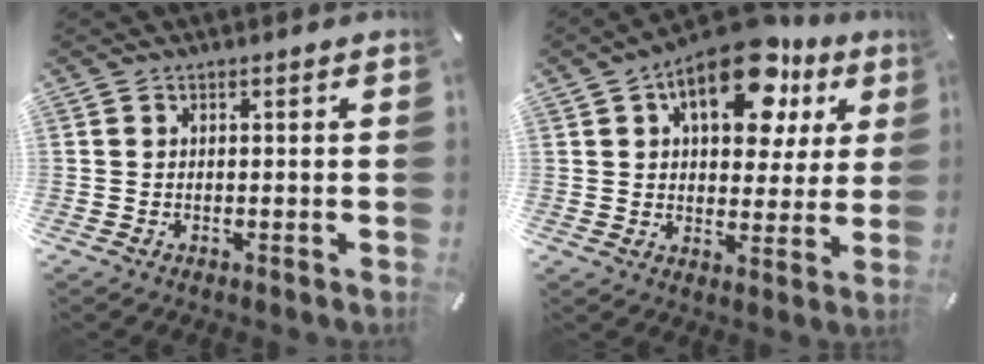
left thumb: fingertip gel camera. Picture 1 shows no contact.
{"total": 17.3, "force": [8.2, 9.5, 11.8], "torque": [-0.173, -0.027, 0.137]}